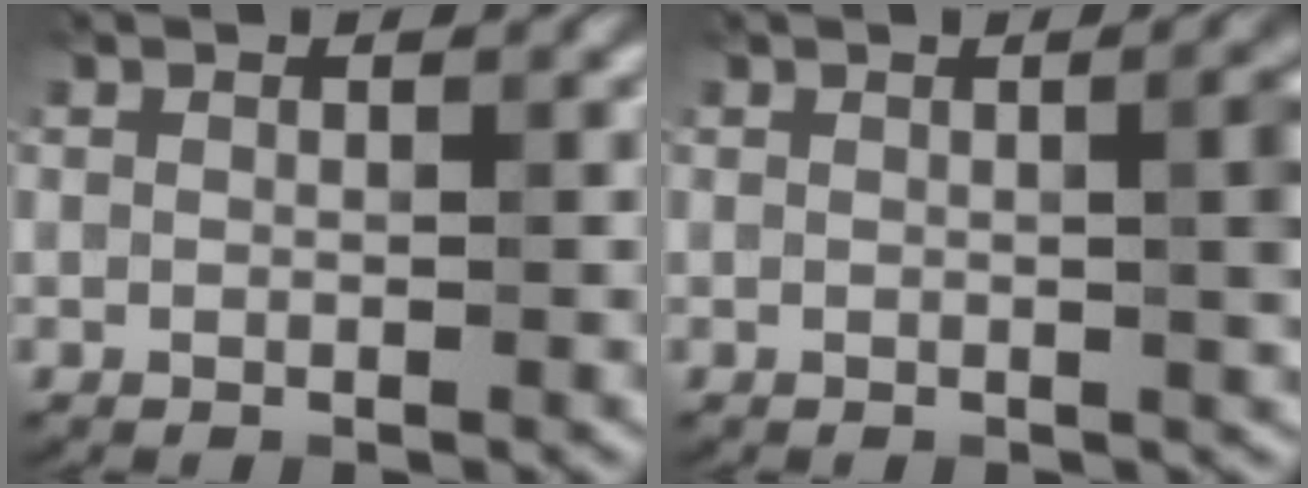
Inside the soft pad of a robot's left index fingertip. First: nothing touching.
{"total": 4.2, "force": [0.3, 1.4, 3.9], "torque": [-0.034, 0.014, 0.003]}